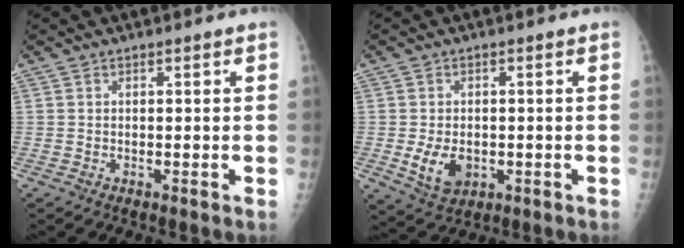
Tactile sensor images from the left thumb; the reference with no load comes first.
{"total": 6.2, "force": [-1.2, 4.5, 4.2], "torque": [-0.062, -0.007, -0.008]}